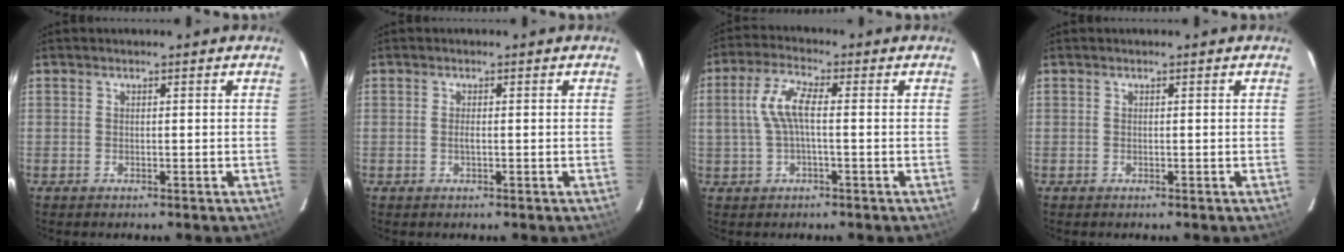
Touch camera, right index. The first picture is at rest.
{"total": 0.9, "force": [-0.1, 0.1, 0.9], "torque": [-0.017, 0.000, -0.001]}
{"total": 6.4, "force": [0.2, 2.1, 6.1], "torque": [-0.124, 0.011, 0.009]}
{"total": 0.0}